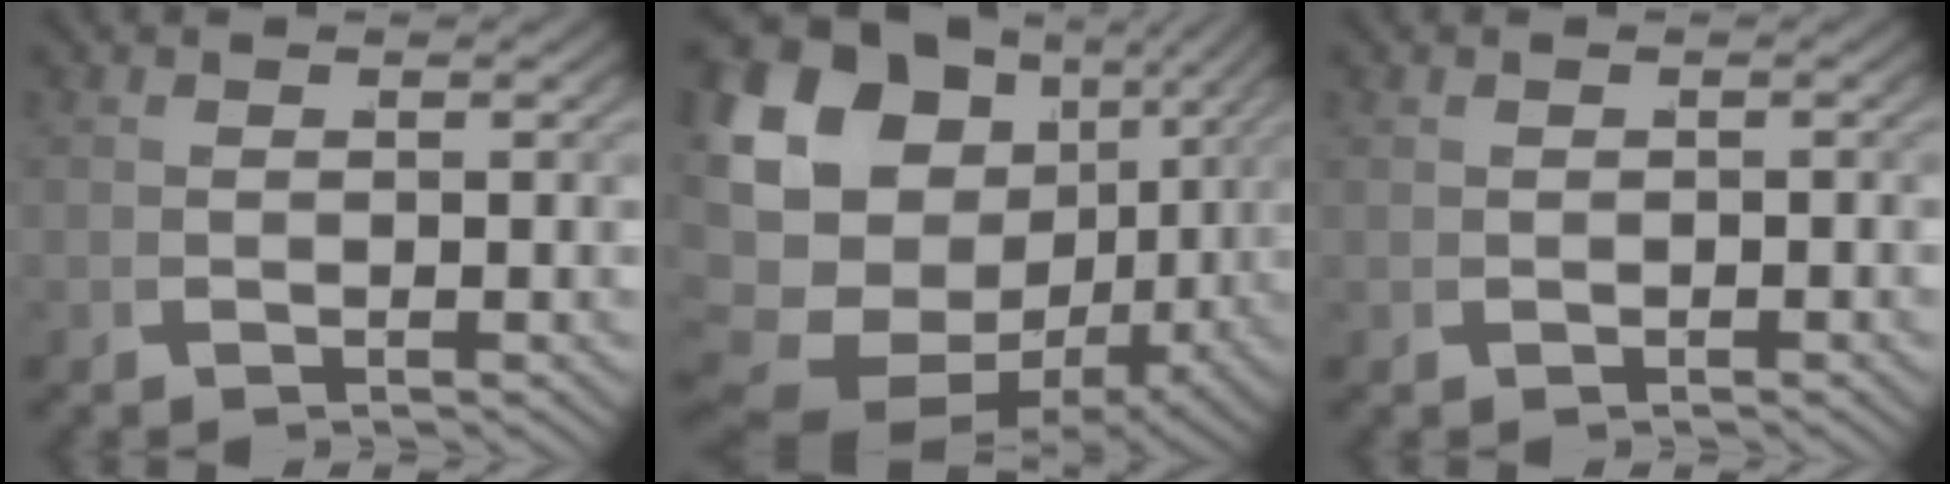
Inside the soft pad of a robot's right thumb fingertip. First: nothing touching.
{"total": 21.5, "force": [1.3, 16.0, 14.3], "torque": [-0.299, -0.049, 0.041]}
{"total": 0.0}